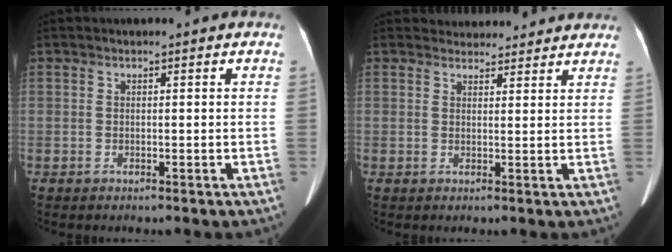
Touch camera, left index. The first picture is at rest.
{"total": 7.1, "force": [6.7, 2.2, 0.6], "torque": [0.008, 0.019, 0.069]}